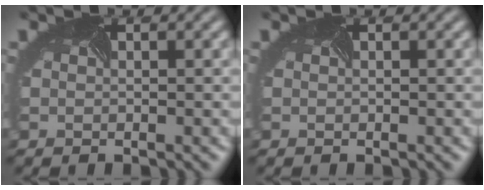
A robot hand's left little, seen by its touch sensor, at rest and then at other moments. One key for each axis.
{"total": 0.0}